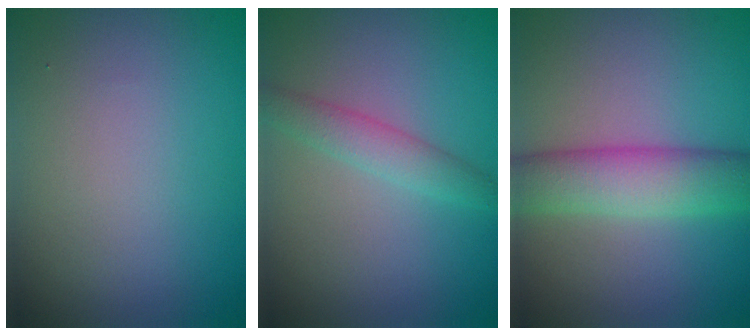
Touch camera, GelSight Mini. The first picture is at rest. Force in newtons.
{"total": 2.3, "press": 2.3, "slide": 0.1}
{"total": 5.9, "press": 5.9, "slide": 0.1}